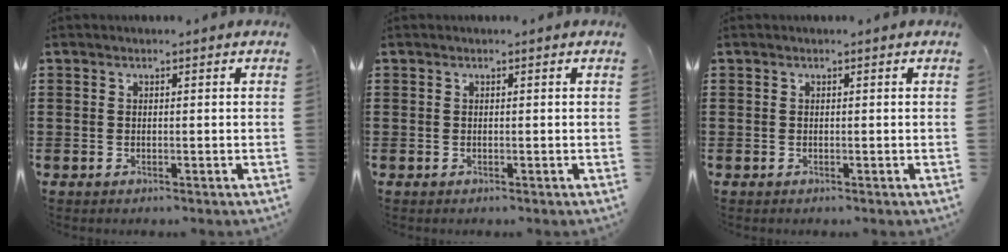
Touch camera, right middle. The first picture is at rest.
{"total": 0.0}
{"total": 0.0}